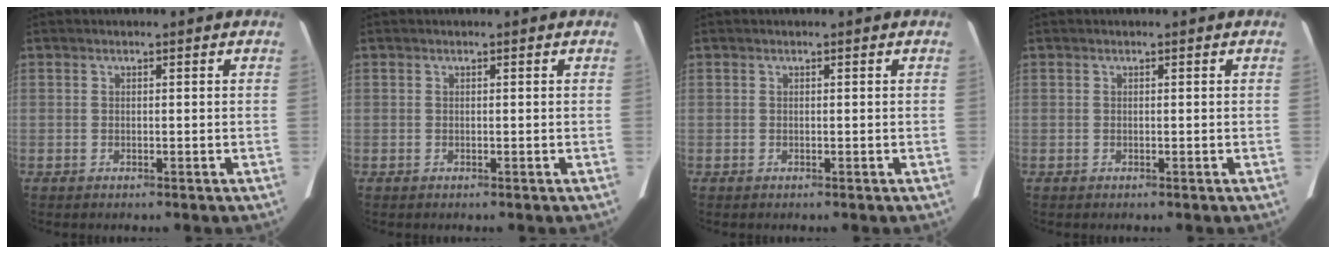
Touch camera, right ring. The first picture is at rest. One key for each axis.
{"total": 0.0}
{"total": 0.0}
{"total": 0.0}